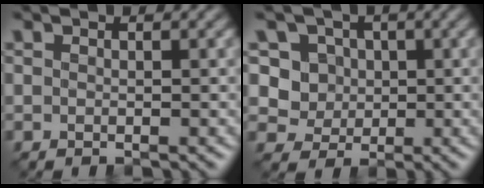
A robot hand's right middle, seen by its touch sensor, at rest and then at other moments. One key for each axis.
{"total": 4.2, "fx": 1.1, "fy": 3.8, "fz": 1.6, "tx": -0.028, "ty": -0.007, "tz": 0.026}